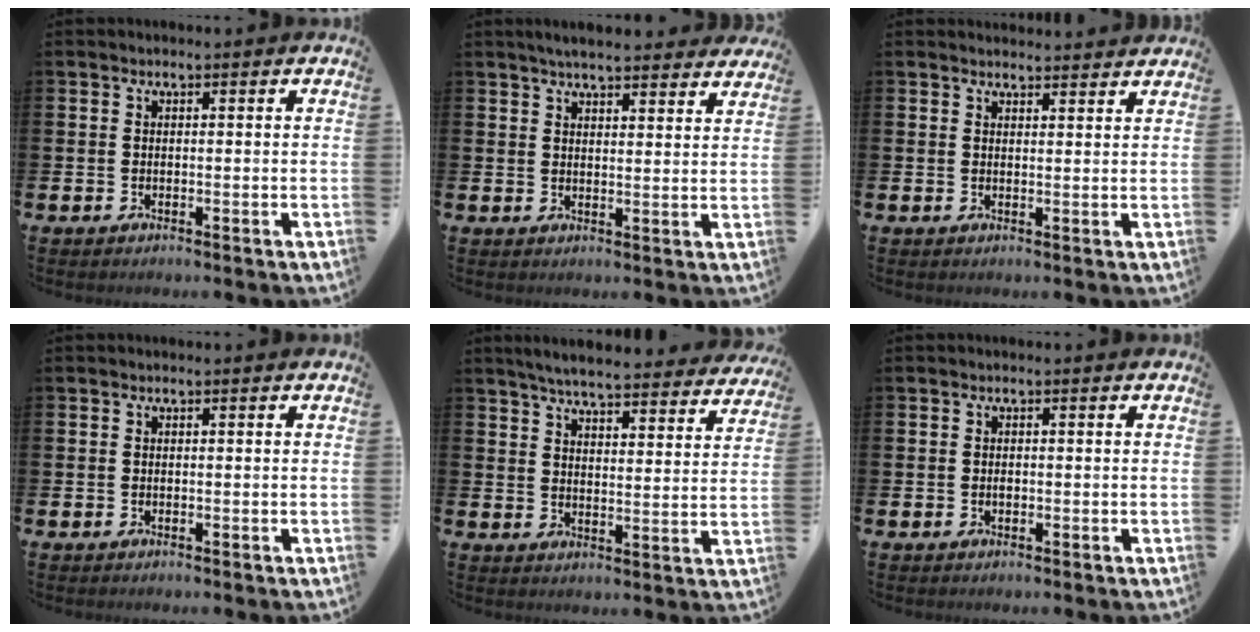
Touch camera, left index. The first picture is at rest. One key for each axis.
{"total": 4.5, "fx": 4.2, "fy": 0.5, "fz": 1.3, "tx": -0.026, "ty": -0.020, "tz": 0.074}
{"total": 2.2, "fx": 2.2, "fy": 0.2, "fz": -0.1, "tx": 0.008, "ty": -0.015, "tz": 0.038}
{"total": 0.0}
{"total": 5.8, "fx": 5.5, "fy": 0.3, "fz": 1.7, "tx": -0.042, "ty": -0.041, "tz": 0.092}
{"total": 0.6, "fx": -0.1, "fy": 0.4, "fz": 0.4, "tx": -0.004, "ty": 0.000, "tz": -0.004}